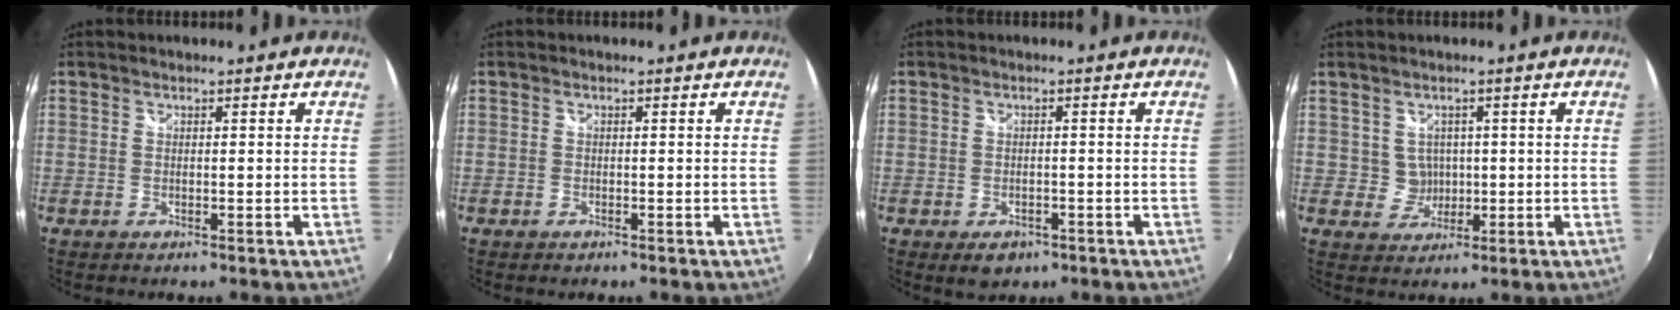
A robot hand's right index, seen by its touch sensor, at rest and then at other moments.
{"total": 0.7, "force": [-0.4, 0.5, 0.2], "torque": [-0.004, -0.001, -0.006]}
{"total": 3.6, "force": [-2.0, 2.3, 1.8], "torque": [-0.038, -0.010, -0.024]}
{"total": 3.1, "force": [0.4, 3.0, 0.2], "torque": [-0.004, 0.009, 0.012]}